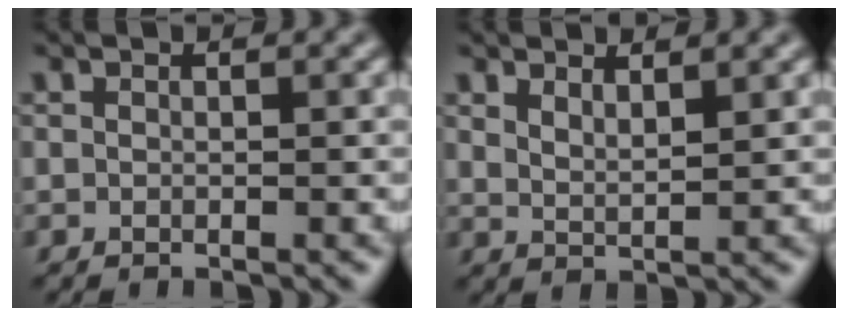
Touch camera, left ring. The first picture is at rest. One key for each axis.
{"total": 2.1, "fx": 1.8, "fy": 0.4, "fz": 1.0, "tx": -0.021, "ty": -0.002, "tz": 0.031}